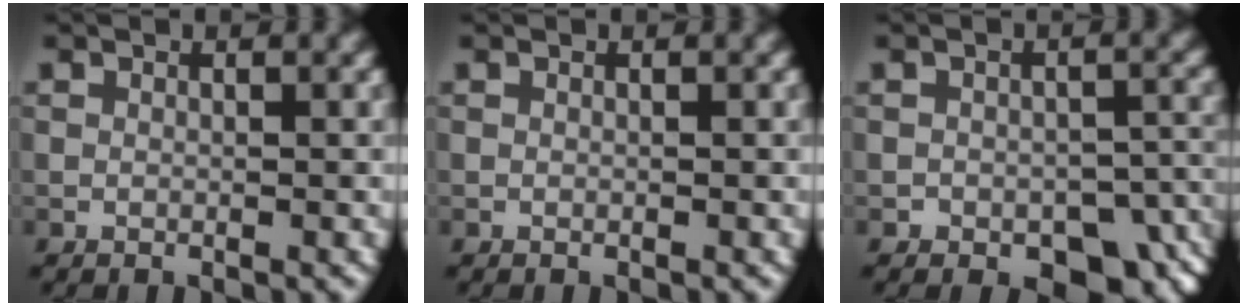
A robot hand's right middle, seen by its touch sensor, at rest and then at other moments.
{"total": 0.0}
{"total": 6.4, "force": [-4.0, 3.6, 3.6], "torque": [-0.031, -0.002, -0.052]}